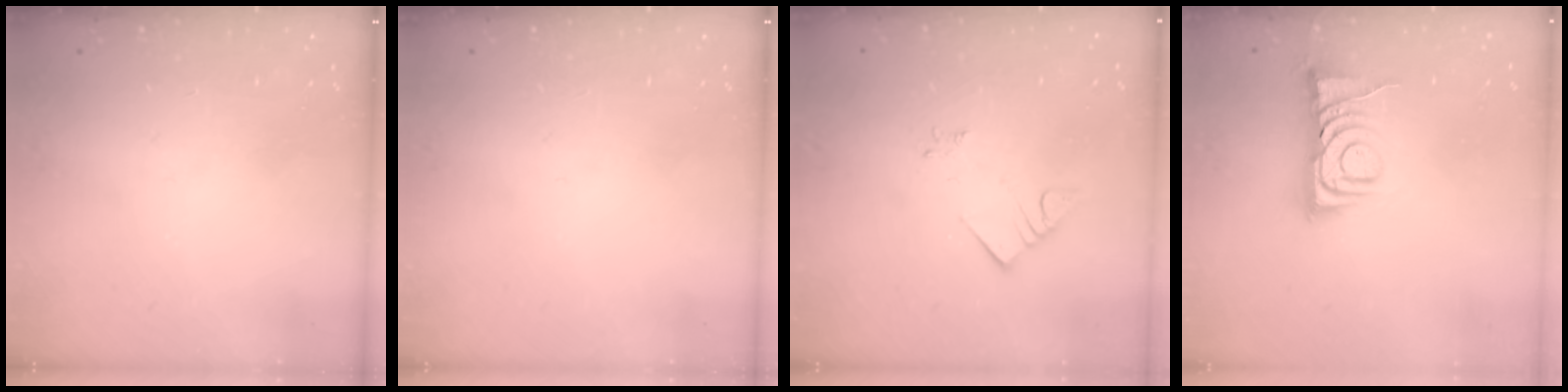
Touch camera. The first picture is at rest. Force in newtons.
{"total": 0.0}
{"total": 3.3, "press": 3.3, "slide": 0.1}
{"total": 8.3, "press": 8.3, "slide": 0.5}